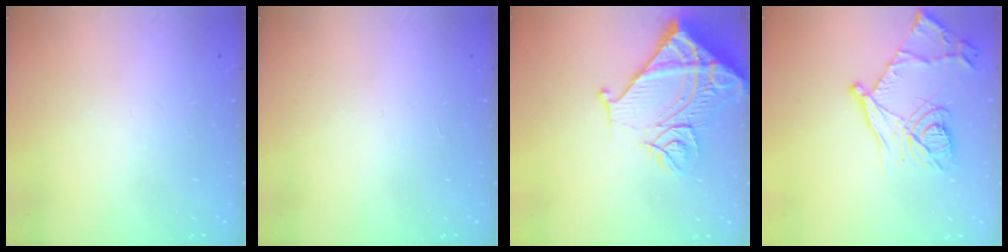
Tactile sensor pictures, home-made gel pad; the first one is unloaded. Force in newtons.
{"total": 0.0}
{"total": 15.3, "press": 15.2, "slide": 1.9}
{"total": 16.2, "press": 16.2, "slide": 1.4}